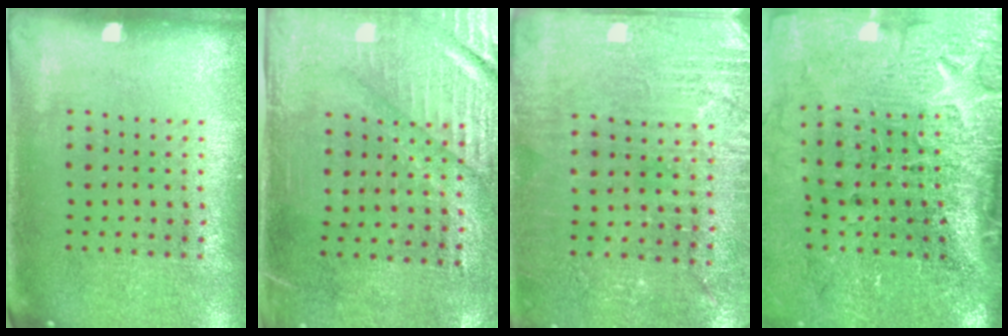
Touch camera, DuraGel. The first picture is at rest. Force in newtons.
{"total": 3.1, "press": 2.6, "slide": 1.6}
{"total": 3.0, "press": 2.9, "slide": 0.5}
{"total": 4.6, "press": 3.6, "slide": 2.8}